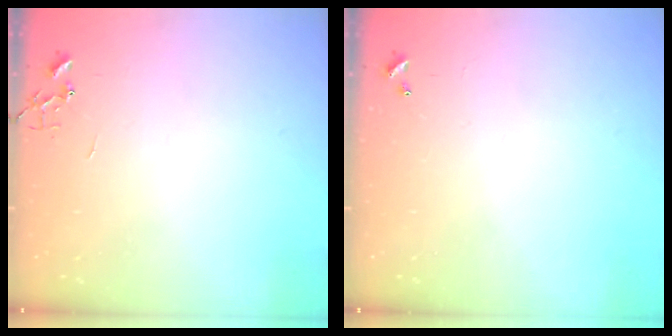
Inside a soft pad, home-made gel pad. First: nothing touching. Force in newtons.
{"total": 0.0}